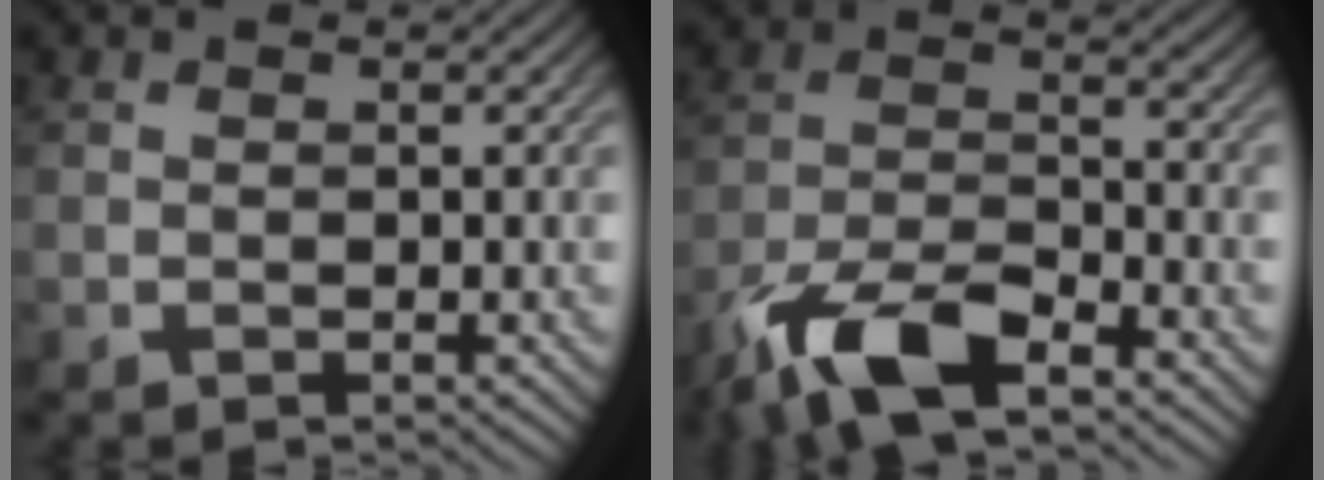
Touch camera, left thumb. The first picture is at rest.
{"total": 9.9, "force": [-6.8, 3.4, 6.3], "torque": [-0.124, -0.005, -0.139]}